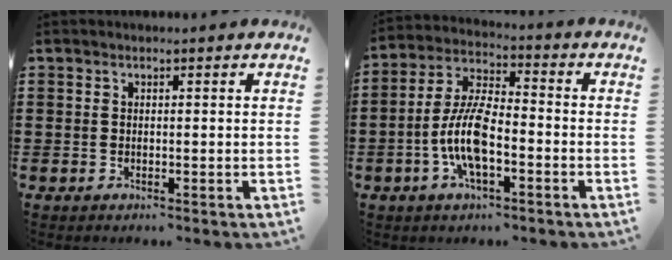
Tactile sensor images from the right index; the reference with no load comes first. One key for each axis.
{"total": 9.4, "fx": -2.7, "fy": 3.7, "fz": 8.2, "tx": -0.191, "ty": -0.006, "tz": -0.059}